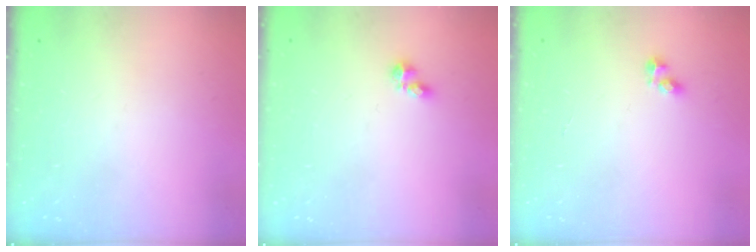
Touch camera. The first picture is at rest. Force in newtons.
{"total": 4.5, "press": 4.5, "slide": 0.5}
{"total": 2.6, "press": 2.6, "slide": 0.2}